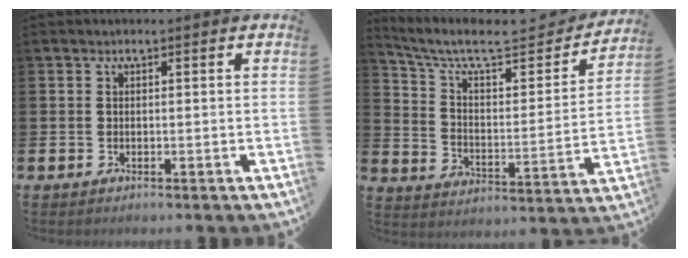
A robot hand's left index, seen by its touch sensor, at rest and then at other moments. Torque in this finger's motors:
{"motor_torque": [1.00, -1.14, 0.18, 0.09]}